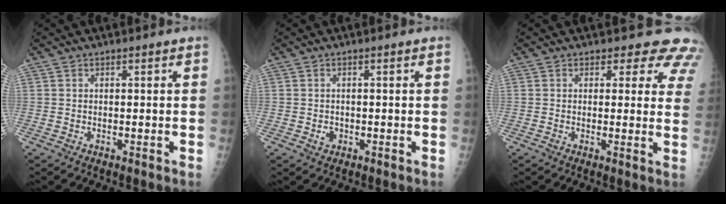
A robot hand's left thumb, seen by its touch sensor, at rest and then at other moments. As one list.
[{"total": 1.3, "force": [-0.4, 1.1, 0.5], "torque": [-0.004, 0.004, -0.003]}, {"total": 8.7, "force": [7.4, 4.1, 2.2], "torque": [0.029, -0.033, 0.052]}]